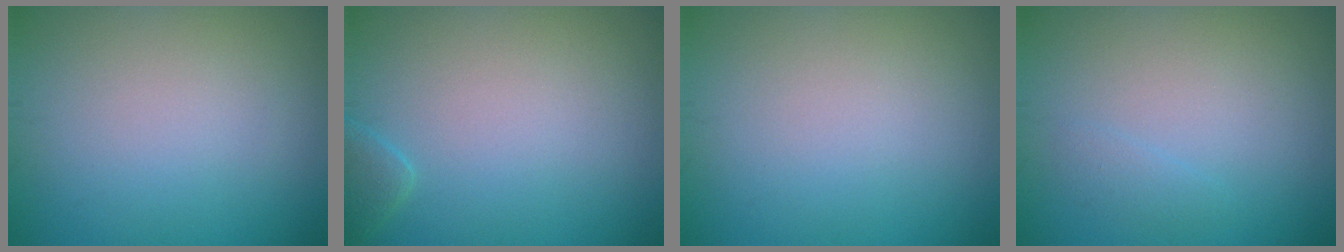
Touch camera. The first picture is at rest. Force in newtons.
{"total": 1.3, "press": 1.3, "slide": 0.1}
{"total": 0.0}
{"total": 0.8, "press": 0.8, "slide": 0.0}